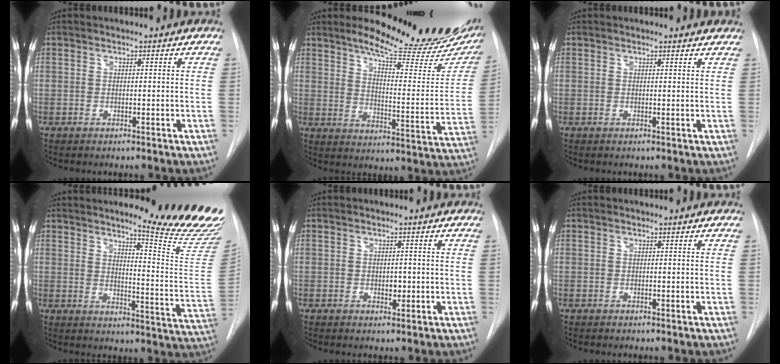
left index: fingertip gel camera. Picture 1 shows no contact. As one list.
[{"total": 21.2, "force": [17.8, 3.5, 11.0], "torque": [-0.149, -0.065, 0.223]}, {"total": 2.8, "force": [2.7, 0.4, 0.3], "torque": [-0.010, -0.003, 0.019]}, {"total": 17.4, "force": [15.6, -1.2, 7.6], "torque": [-0.100, -0.129, 0.178]}, {"total": 1.2, "force": [-0.1, 0.9, 0.9], "torque": [-0.011, 0.000, 0.001]}, {"total": 0.0}]